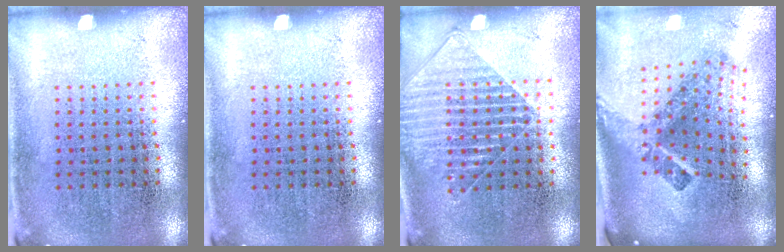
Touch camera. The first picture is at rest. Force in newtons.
{"total": 0.0}
{"total": 1.5, "press": 1.3, "slide": 0.8}
{"total": 2.7, "press": 1.7, "slide": 2.1}